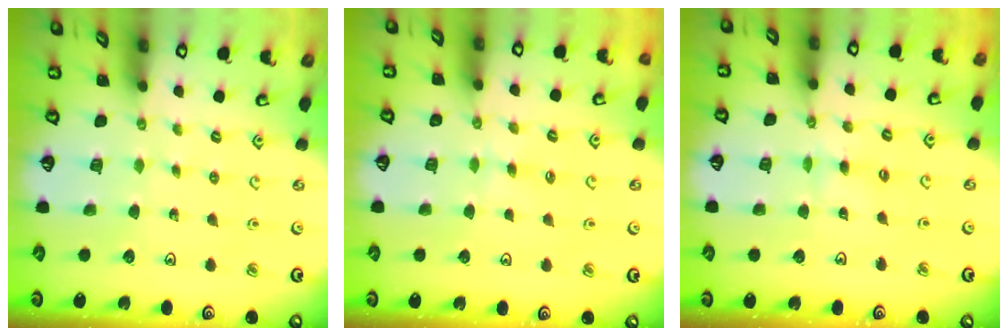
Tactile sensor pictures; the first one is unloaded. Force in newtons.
{"total": 1.5, "press": 1.5, "slide": 0.4}
{"total": 2.3, "press": 2.3, "slide": 0.4}